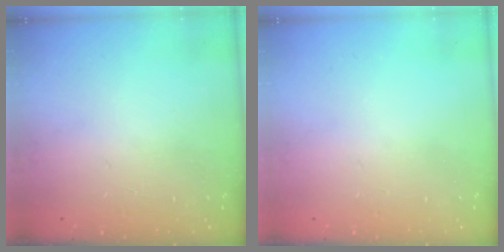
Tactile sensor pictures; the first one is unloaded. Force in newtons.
{"total": 0.0}